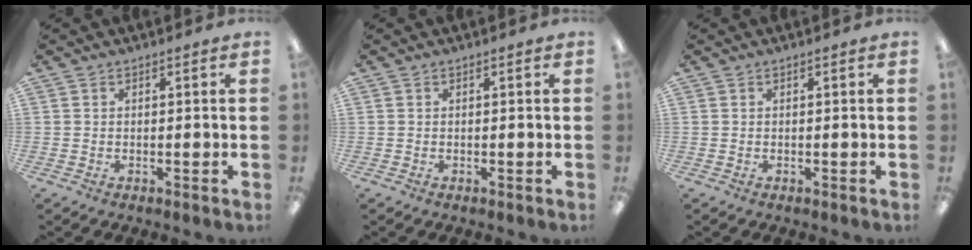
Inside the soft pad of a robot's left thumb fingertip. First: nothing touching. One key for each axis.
{"total": 0.0}
{"total": 0.0}